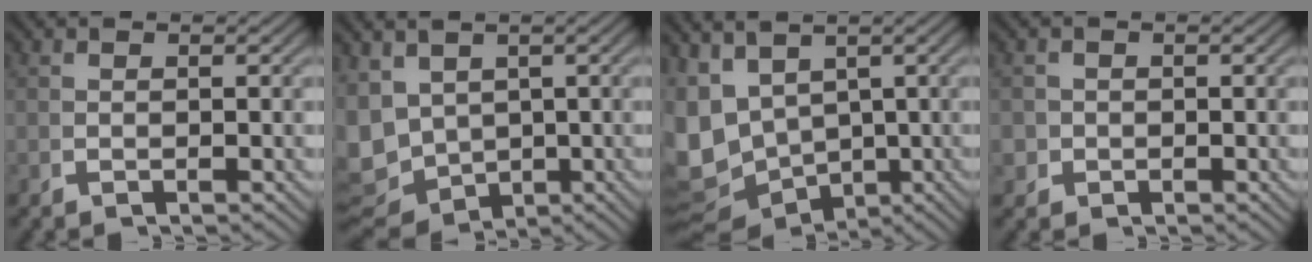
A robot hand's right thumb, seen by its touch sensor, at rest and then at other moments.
{"total": 9.4, "force": [-1.5, 7.9, 4.8], "torque": [-0.114, -0.047, -0.002]}
{"total": 11.3, "force": [-0.8, 9.4, 6.2], "torque": [-0.159, -0.040, 0.004]}
{"total": 2.1, "force": [-0.4, 2.0, 0.4], "torque": [-0.012, -0.011, -0.004]}